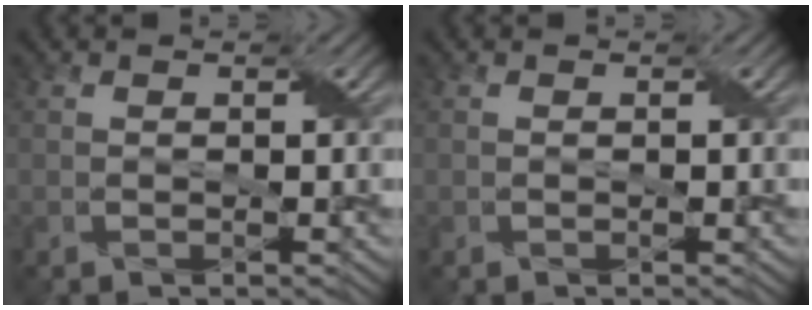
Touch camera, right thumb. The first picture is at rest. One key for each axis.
{"total": 0.0}